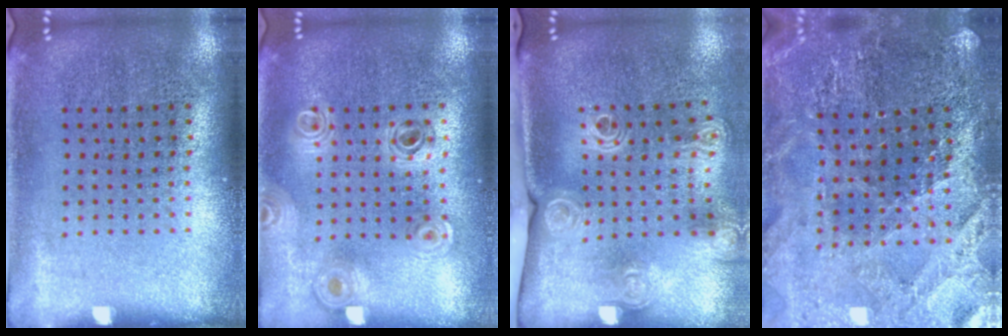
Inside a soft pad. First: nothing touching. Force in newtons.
{"total": 0.8, "press": 0.8, "slide": 0.1}
{"total": 2.1, "press": 1.5, "slide": 1.4}
{"total": 3.0, "press": 2.9, "slide": 0.4}